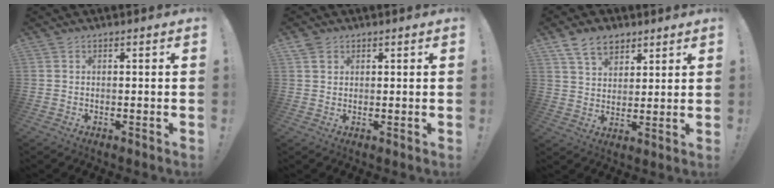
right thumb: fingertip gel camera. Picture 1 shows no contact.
{"total": 2.4, "force": [1.5, 1.7, 0.7], "torque": [-0.001, -0.007, 0.027]}
{"total": 10.0, "force": [6.3, 6.4, 4.3], "torque": [-0.074, -0.024, 0.123]}